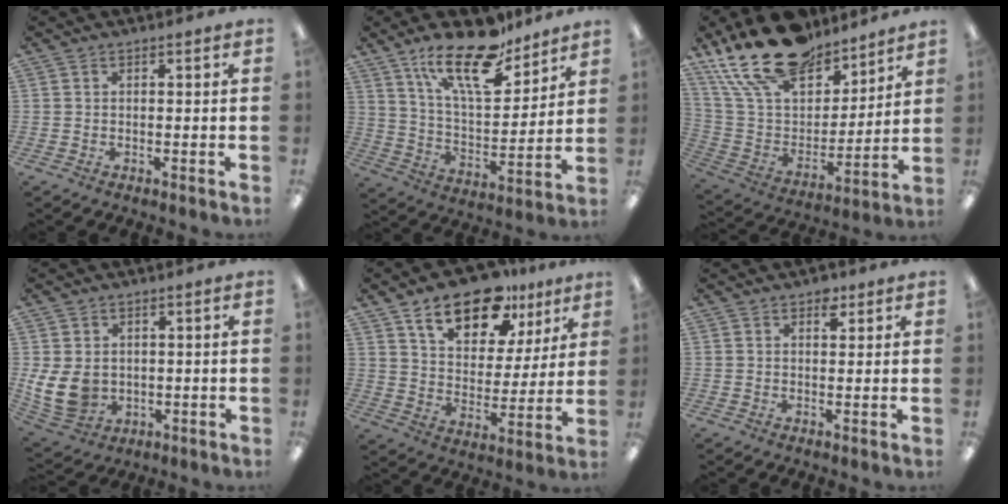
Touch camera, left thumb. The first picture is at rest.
{"total": 20.1, "force": [14.2, 7.7, 12.0], "torque": [-0.198, -0.082, 0.242]}
{"total": 22.9, "force": [17.2, 11.1, 10.3], "torque": [-0.202, -0.100, 0.313]}
{"total": 9.2, "force": [0.2, 7.3, 5.6], "torque": [-0.139, -0.002, 0.009]}
{"total": 16.7, "force": [11.4, 8.6, 8.7], "torque": [-0.136, -0.058, 0.199]}
{"total": 2.8, "force": [1.8, 1.6, 1.5], "torque": [-0.007, -0.007, 0.027]}